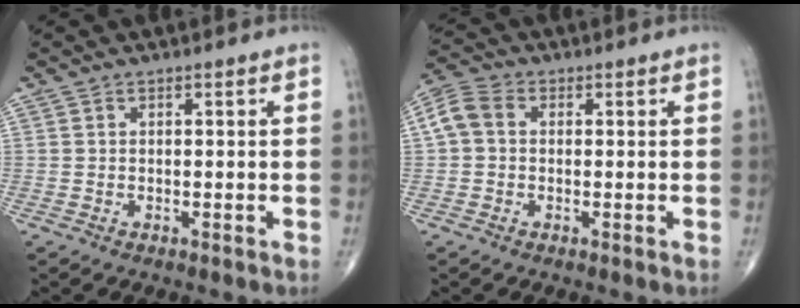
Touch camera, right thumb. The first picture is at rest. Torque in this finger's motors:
{"motor_torque": [-0.14, 0.19, 0.12, -0.06, 0.01]}